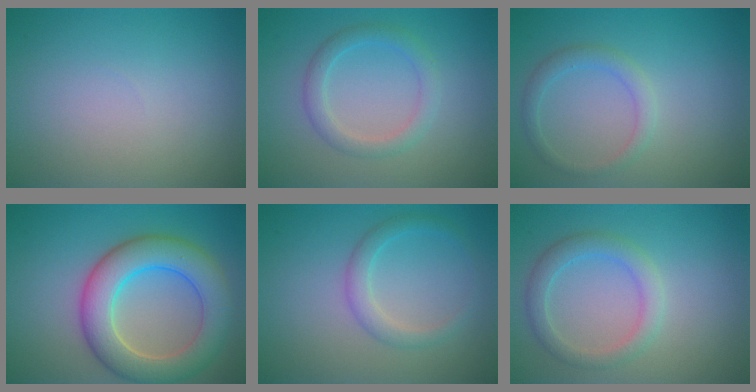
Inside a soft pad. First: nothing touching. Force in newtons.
{"total": 2.4, "press": 2.4, "slide": 0.1}
{"total": 1.9, "press": 1.9, "slide": 0.1}
{"total": 7.7, "press": 7.7, "slide": 0.2}
{"total": 2.1, "press": 2.1, "slide": 0.1}
{"total": 2.8, "press": 2.8, "slide": 0.1}